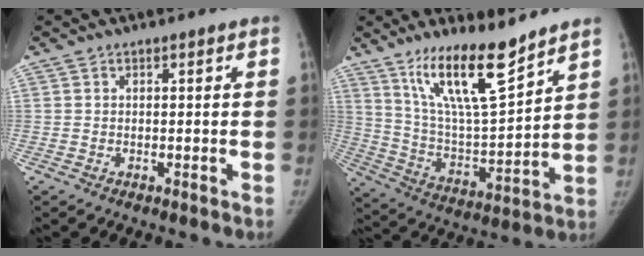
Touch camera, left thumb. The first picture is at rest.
{"total": 16.6, "force": [11.7, 3.6, 11.3], "torque": [-0.179, -0.073, 0.224]}